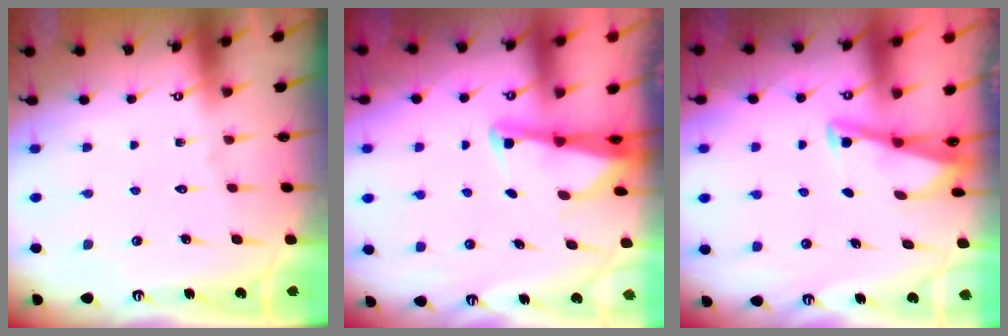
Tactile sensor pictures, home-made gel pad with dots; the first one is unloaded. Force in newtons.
{"total": 2.6, "press": 2.6, "slide": 0.2}
{"total": 2.9, "press": 2.9, "slide": 0.4}